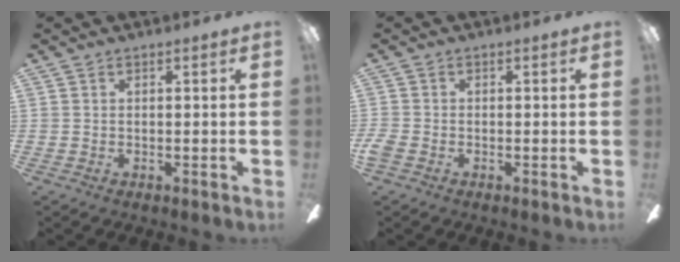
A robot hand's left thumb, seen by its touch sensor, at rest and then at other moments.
{"total": 1.9, "force": [-0.9, 1.1, 1.3], "torque": [-0.034, -0.001, -0.020]}